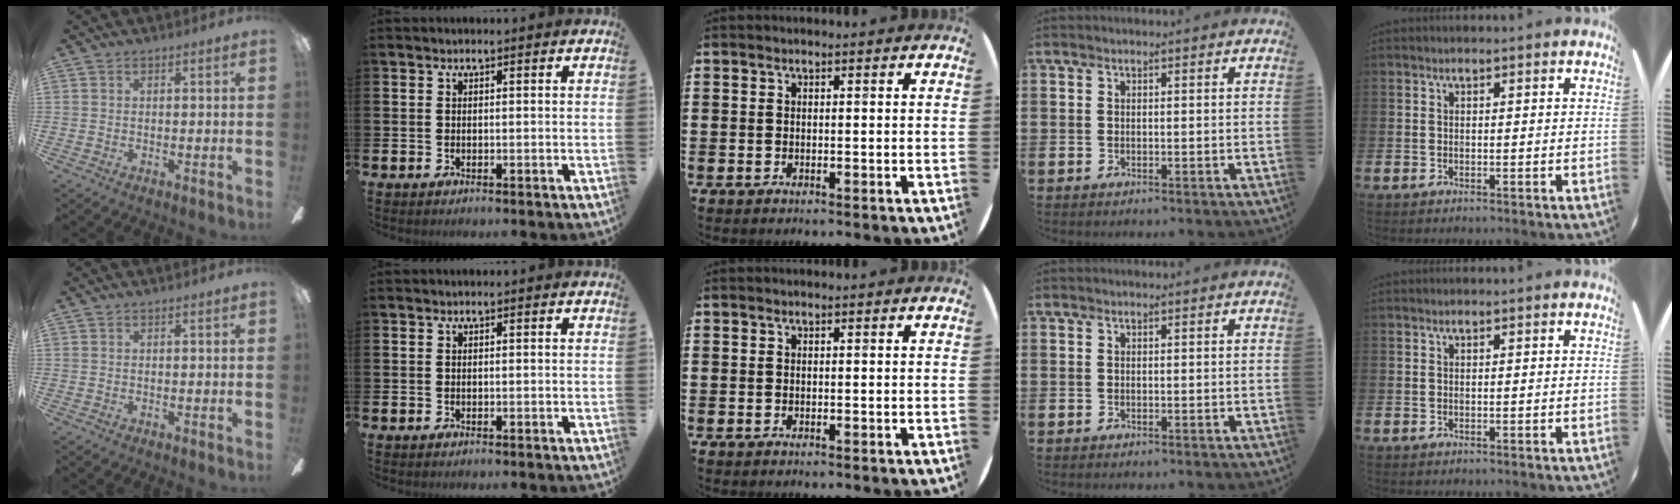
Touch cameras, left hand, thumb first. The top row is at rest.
{}